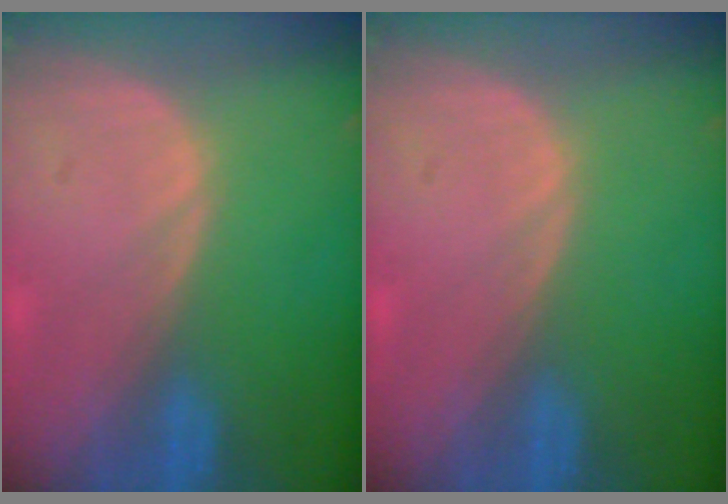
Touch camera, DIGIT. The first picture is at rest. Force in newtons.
{"total": 0.0}